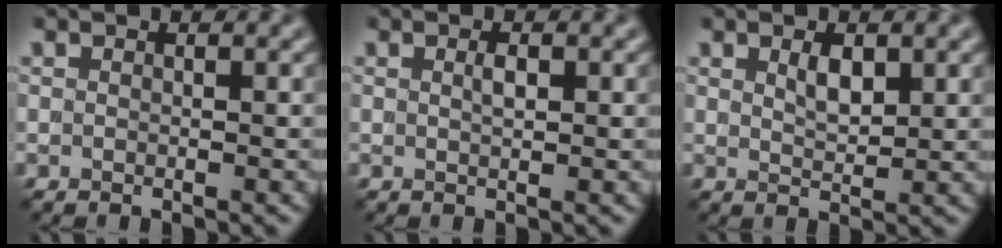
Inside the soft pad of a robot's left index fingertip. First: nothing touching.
{"total": 1.1, "force": [0.4, 0.3, 1.0], "torque": [-0.016, 0.004, 0.005]}
{"total": 1.7, "force": [1.0, 0.6, 1.2], "torque": [-0.025, 0.000, 0.019]}